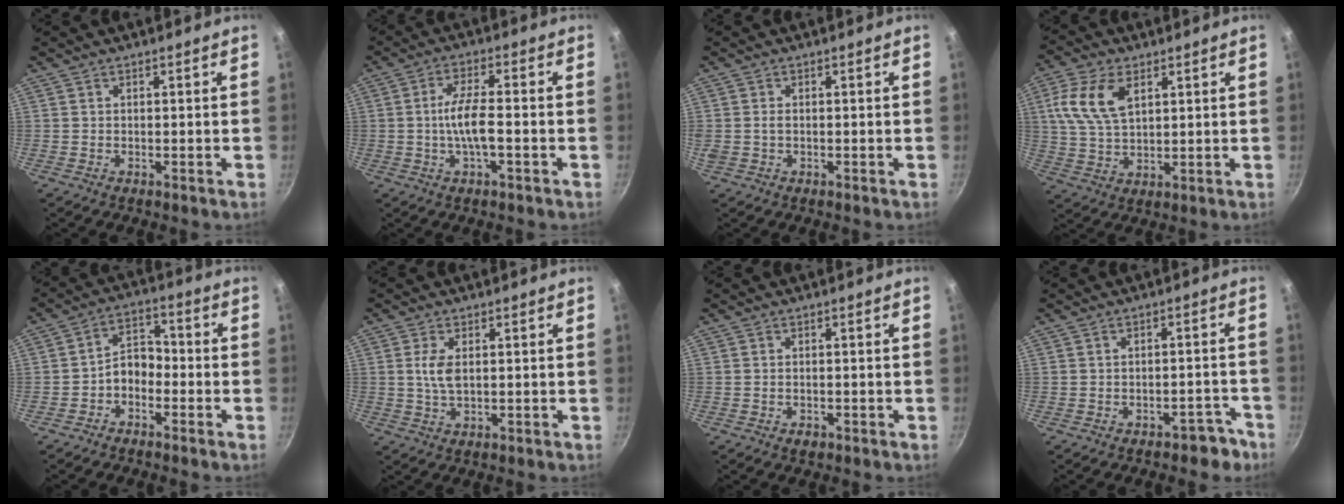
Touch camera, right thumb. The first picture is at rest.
{"total": 6.9, "force": [-1.4, 1.8, 6.5], "torque": [-0.123, 0.017, -0.033]}
{"total": 1.5, "force": [-0.1, 1.1, 1.0], "torque": [-0.018, 0.003, -0.002]}
{"total": 10.8, "force": [3.8, 6.2, 7.9], "torque": [-0.153, -0.005, 0.073]}
{"total": 5.8, "force": [-2.4, 4.0, 3.4], "torque": [-0.035, 0.041, -0.051]}
{"total": 4.1, "force": [0.6, 2.0, 3.5], "torque": [-0.071, -0.002, 0.013]}
{"total": 1.3, "force": [-0.8, 0.8, 0.7], "torque": [-0.014, 0.001, -0.010]}
{"total": 4.0, "force": [-2.9, 2.1, 1.7], "torque": [0.009, 0.042, -0.016]}